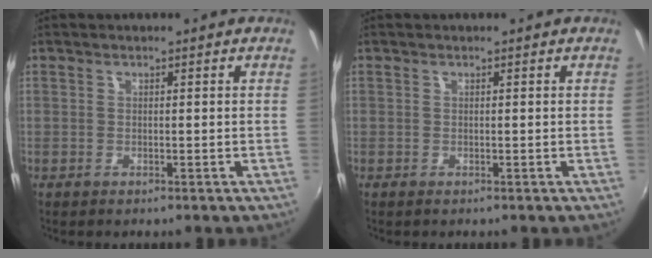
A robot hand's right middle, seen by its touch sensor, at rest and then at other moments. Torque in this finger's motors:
{"motor_torque": [-0.10, 0.10, -0.01, 0.00]}